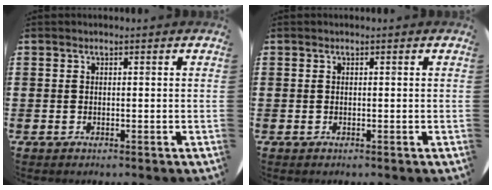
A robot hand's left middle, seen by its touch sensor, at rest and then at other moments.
{"total": 0.0}